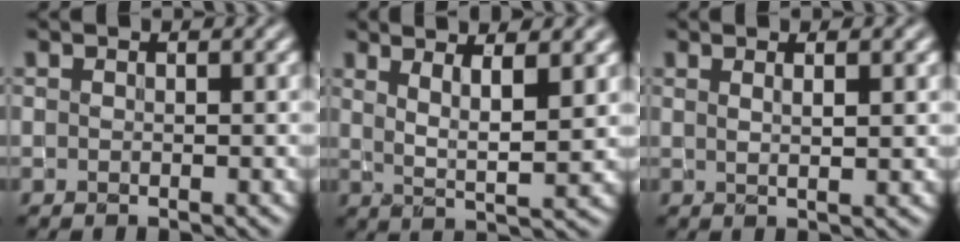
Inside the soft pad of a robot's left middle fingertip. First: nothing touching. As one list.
[{"total": 4.6, "force": [2.1, 1.0, 3.9], "torque": [-0.069, -0.009, 0.040]}, {"total": 2.8, "force": [1.4, 1.0, 2.3], "torque": [-0.018, -0.002, 0.005]}]